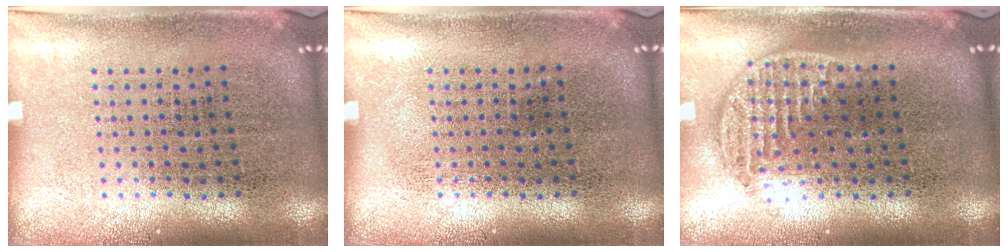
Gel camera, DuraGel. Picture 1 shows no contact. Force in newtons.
{"total": 0.0}
{"total": 1.3, "press": 1.1, "slide": 0.7}